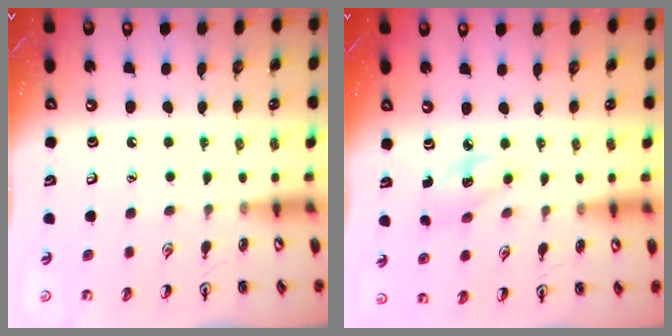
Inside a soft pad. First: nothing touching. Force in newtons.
{"total": 2.9, "press": 2.8, "slide": 0.7}